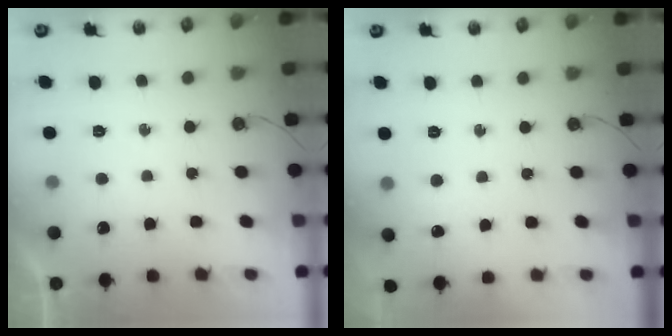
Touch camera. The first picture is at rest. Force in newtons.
{"total": 3.6, "press": 3.6, "slide": 0.5}